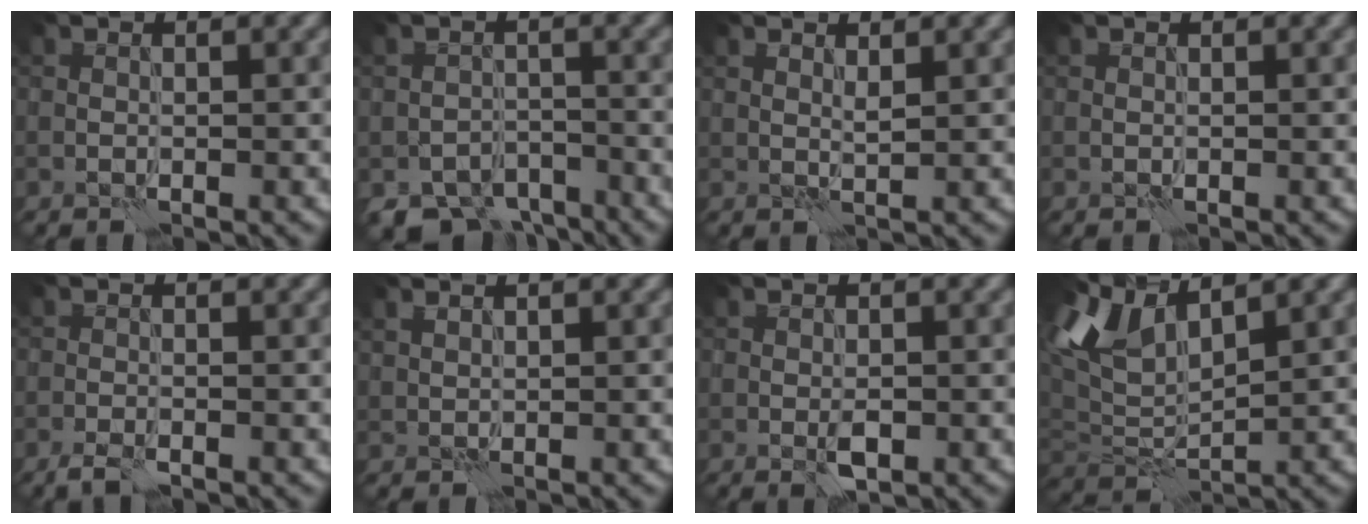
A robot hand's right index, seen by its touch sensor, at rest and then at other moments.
{"total": 5.3, "force": [-4.4, 2.5, 1.6], "torque": [-0.014, -0.011, -0.075]}
{"total": 0.7, "force": [0.4, 0.0, 0.5], "torque": [-0.012, -0.004, 0.008]}
{"total": 0.0}
{"total": 1.7, "force": [-1.2, 0.3, 1.1], "torque": [-0.023, -0.003, -0.027]}
{"total": 0.6, "force": [0.6, 0.1, 0.2], "torque": [-0.011, 0.002, 0.014]}
{"total": 1.6, "force": [-0.5, 0.7, 1.4], "torque": [-0.023, 0.001, -0.010]}
{"total": 5.8, "force": [3.4, 2.8, 3.8], "torque": [-0.097, 0.006, 0.062]}